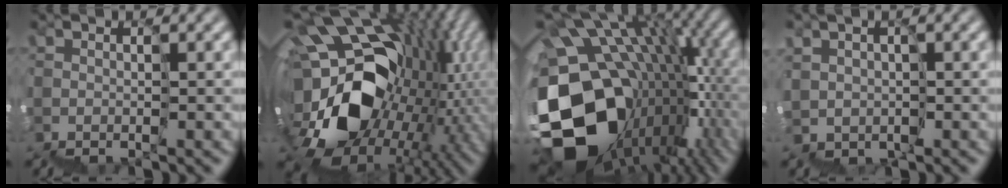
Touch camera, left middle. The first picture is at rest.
{"total": 15.8, "force": [1.3, 11.3, 11.0], "torque": [-0.193, 0.011, 0.039]}
{"total": 17.0, "force": [-1.7, 12.1, 11.7], "torque": [-0.208, -0.016, 0.008]}
{"total": 2.3, "force": [0.3, 2.3, 0.0], "torque": [0.014, 0.012, 0.006]}